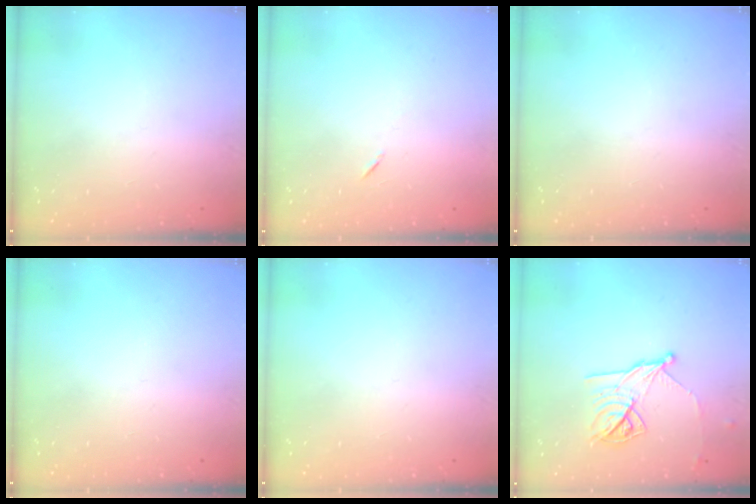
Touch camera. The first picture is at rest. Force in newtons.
{"total": 4.9, "press": 4.5, "slide": 1.9}
{"total": 0.0}
{"total": 0.0}
{"total": 0.0}
{"total": 12.9, "press": 12.9, "slide": 0.2}